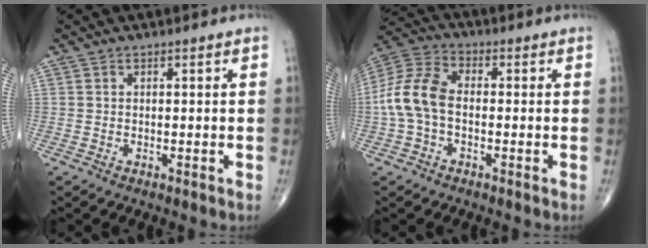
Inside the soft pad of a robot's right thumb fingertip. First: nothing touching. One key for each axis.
{"total": 10.2, "fx": -1.2, "fy": 6.3, "fz": 8.0, "tx": -0.169, "ty": 0.030, "tz": -0.033}